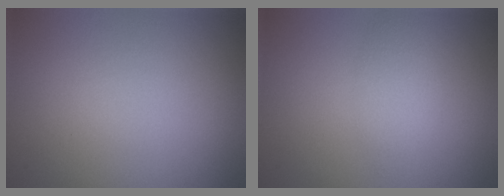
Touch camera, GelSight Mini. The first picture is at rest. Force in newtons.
{"total": 1.9, "press": 1.9, "slide": 0.0}